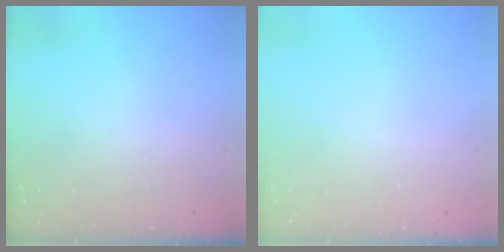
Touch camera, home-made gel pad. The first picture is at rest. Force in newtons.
{"total": 0.0}